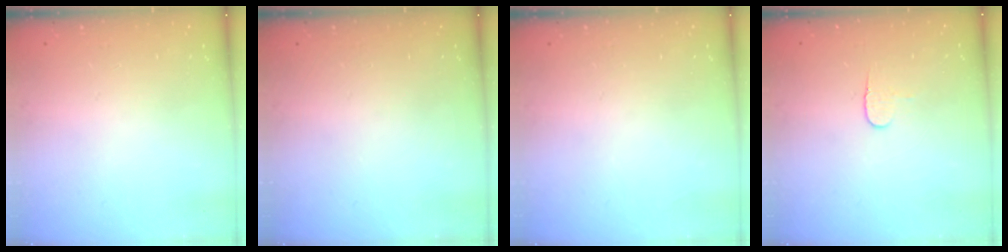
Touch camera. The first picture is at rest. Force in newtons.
{"total": 0.0}
{"total": 0.0}
{"total": 4.1, "press": 4.1, "slide": 0.4}